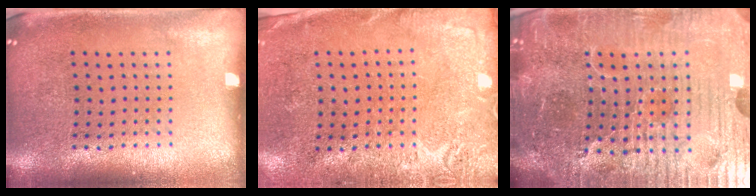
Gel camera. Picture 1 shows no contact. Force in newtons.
{"total": 2.8, "press": 2.3, "slide": 1.5}
{"total": 7.1, "press": 6.3, "slide": 3.2}